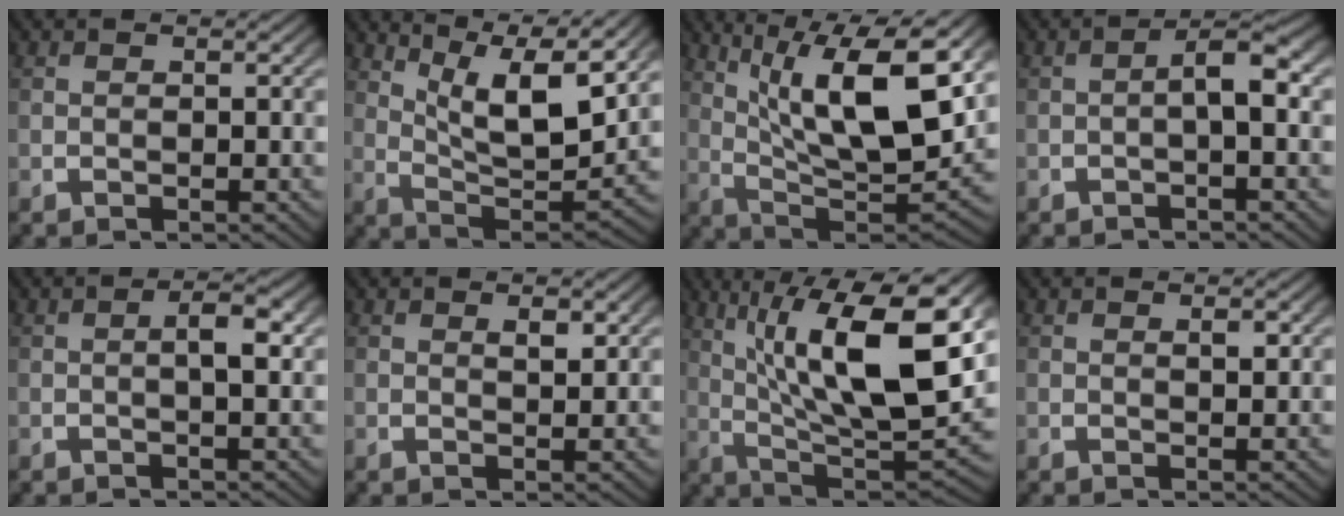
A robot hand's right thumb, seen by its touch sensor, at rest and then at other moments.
{"total": 11.1, "force": [4.5, 5.7, 8.4], "torque": [-0.133, -0.011, 0.070]}
{"total": 13.1, "force": [2.5, 6.9, 10.9], "torque": [-0.198, -0.043, 0.056]}
{"total": 3.0, "force": [-0.3, 1.2, 2.8], "torque": [-0.054, 0.001, -0.004]}
{"total": 2.3, "force": [0.3, 0.8, 2.2], "torque": [-0.037, 0.006, 0.001]}
{"total": 1.1, "force": [0.7, 0.3, 0.8], "torque": [-0.006, -0.003, 0.015]}
{"total": 14.2, "force": [1.7, 6.8, 12.4], "torque": [-0.216, -0.043, 0.054]}
{"total": 0.8, "force": [0.4, 0.2, 0.6], "torque": [-0.007, -0.001, 0.008]}